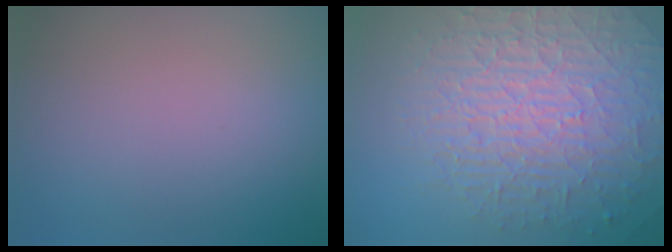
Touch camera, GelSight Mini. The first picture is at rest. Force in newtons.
{"total": 9.8, "press": 6.4, "slide": 7.4}